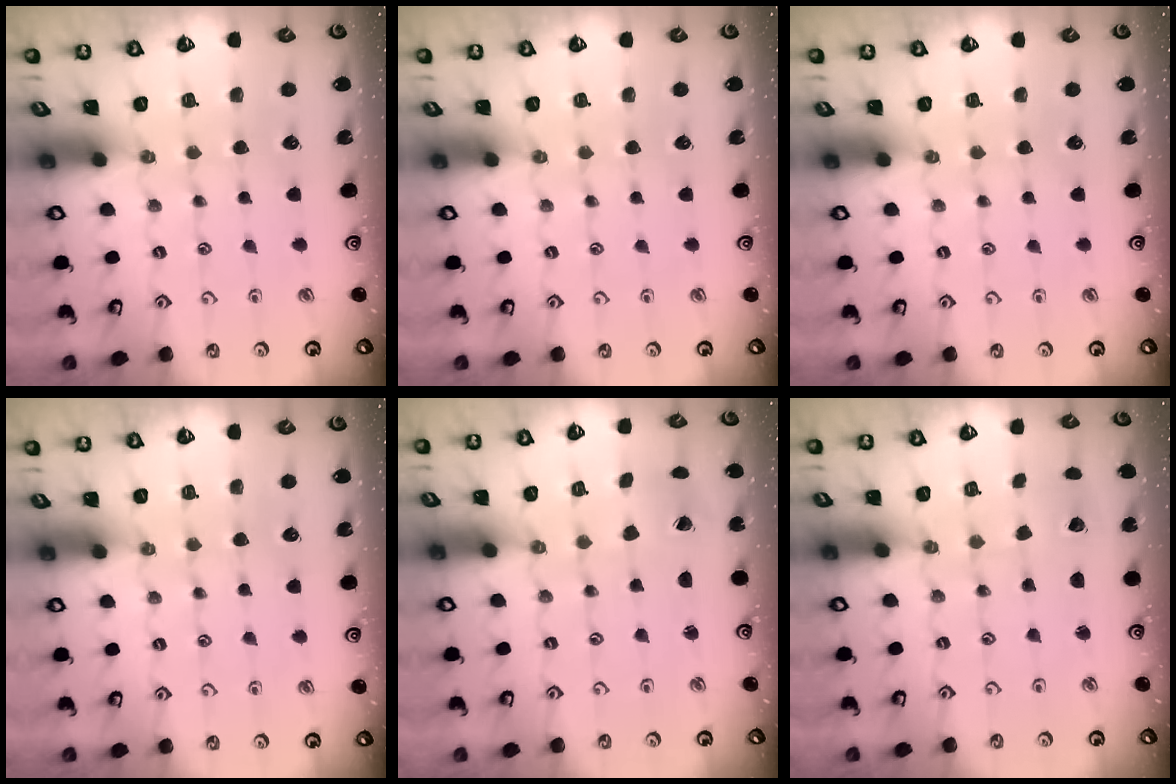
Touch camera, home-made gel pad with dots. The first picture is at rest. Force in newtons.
{"total": 0.0}
{"total": 0.0}
{"total": 0.0}
{"total": 1.6, "press": 1.6, "slide": 0.2}
{"total": 1.3, "press": 1.3, "slide": 0.0}